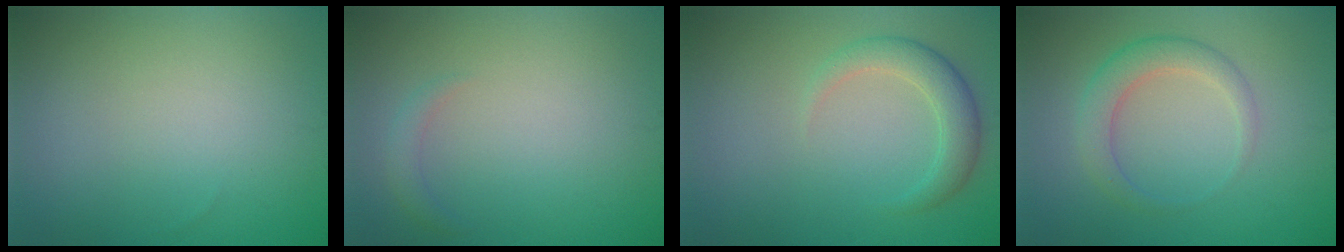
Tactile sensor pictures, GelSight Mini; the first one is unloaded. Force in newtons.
{"total": 1.0, "press": 1.0, "slide": 0.1}
{"total": 2.8, "press": 2.8, "slide": 0.2}
{"total": 3.0, "press": 3.0, "slide": 0.1}